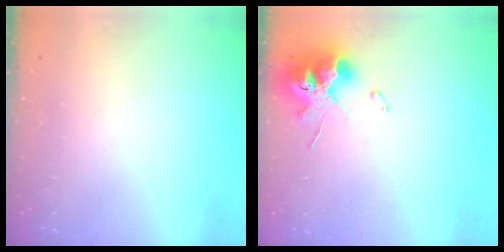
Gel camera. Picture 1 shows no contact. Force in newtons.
{"total": 11.4, "press": 11.3, "slide": 1.1}